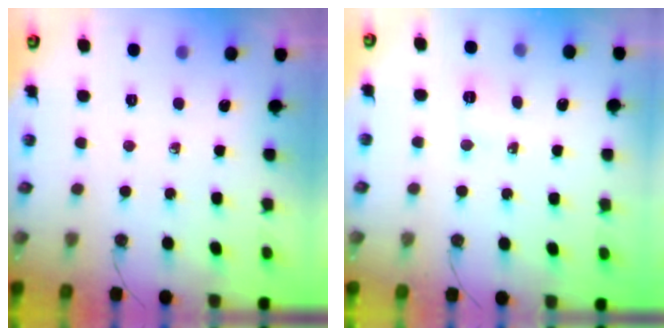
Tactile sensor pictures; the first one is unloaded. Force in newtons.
{"total": 3.4, "press": 3.3, "slide": 0.9}